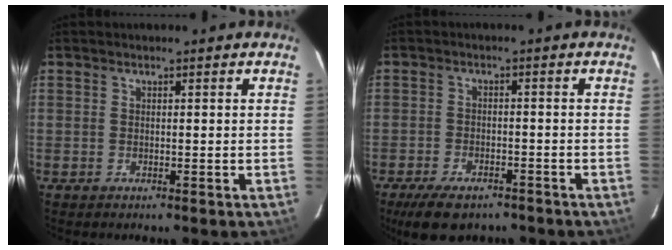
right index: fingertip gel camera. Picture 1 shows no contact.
{"total": 9.3, "force": [-7.0, 4.0, 4.7], "torque": [-0.111, -0.009, -0.109]}